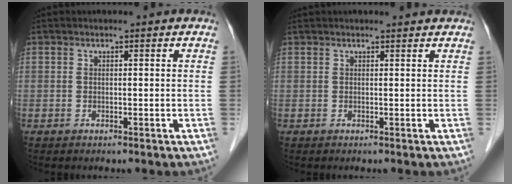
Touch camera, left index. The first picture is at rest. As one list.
[{"total": 2.3, "force": [2.2, 0.3, 0.4], "torque": [-0.010, 0.017, 0.030]}]